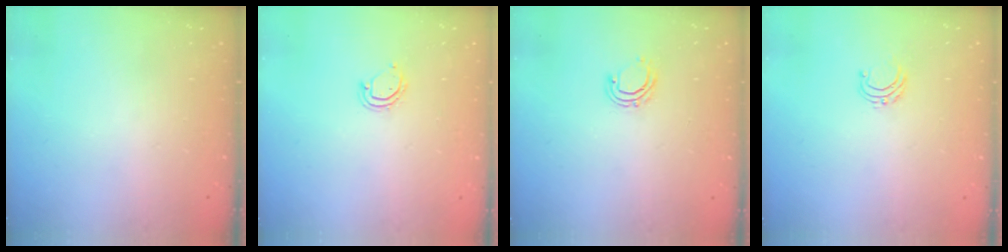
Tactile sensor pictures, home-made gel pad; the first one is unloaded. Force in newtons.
{"total": 4.7, "press": 4.6, "slide": 0.4}
{"total": 5.0, "press": 4.9, "slide": 1.0}
{"total": 4.6, "press": 4.6, "slide": 0.4}